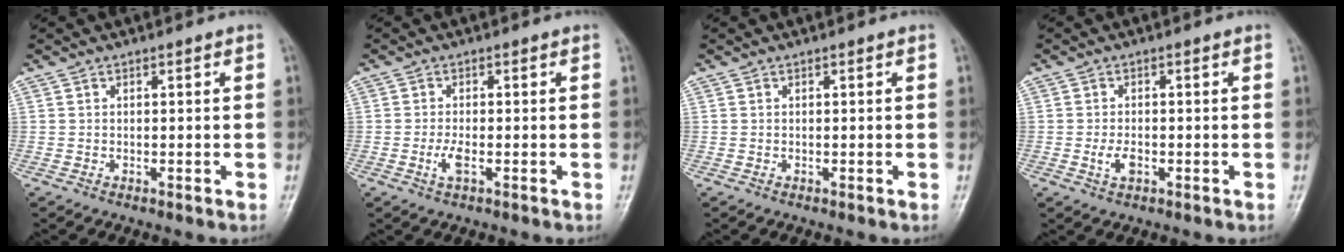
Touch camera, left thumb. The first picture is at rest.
{"total": 2.5, "force": [-0.7, 0.9, 2.2], "torque": [-0.052, -0.004, -0.014]}
{"total": 0.0}
{"total": 2.6, "force": [-0.8, 1.5, 2.0], "torque": [-0.041, 0.000, -0.015]}